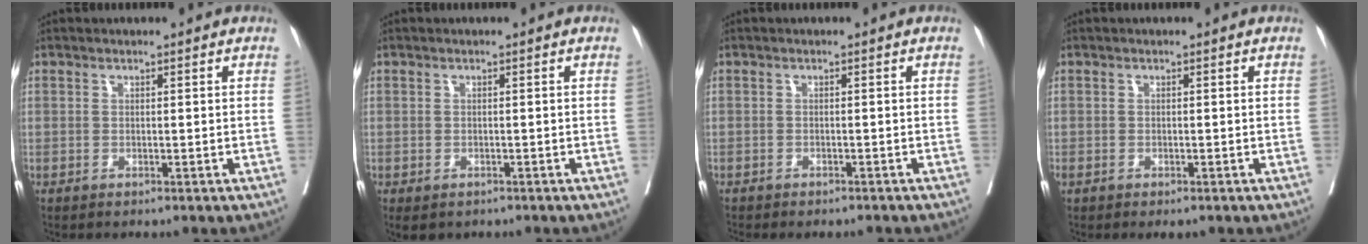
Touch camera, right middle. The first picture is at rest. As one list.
[{"total": 2.5, "force": [-1.7, 1.6, 0.9], "torque": [-0.013, -0.004, -0.020]}, {"total": 4.0, "force": [-3.7, 0.9, 1.4], "torque": [-0.017, -0.004, -0.047]}, {"total": 1.6, "force": [-1.1, 0.8, 0.8], "torque": [-0.011, -0.004, -0.014]}]